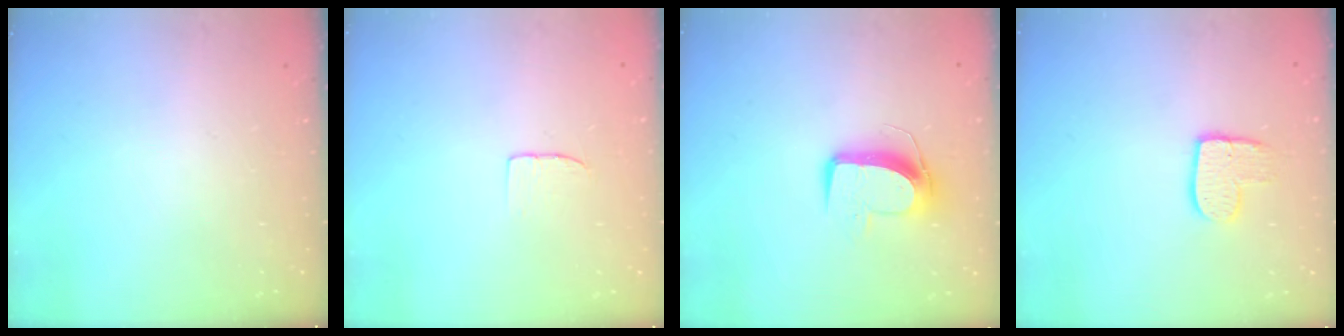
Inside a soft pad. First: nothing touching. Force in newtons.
{"total": 3.9, "press": 3.9, "slide": 0.3}
{"total": 9.8, "press": 9.8, "slide": 1.0}
{"total": 9.1, "press": 9.0, "slide": 0.7}